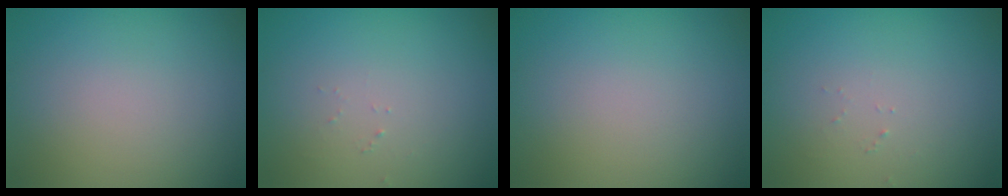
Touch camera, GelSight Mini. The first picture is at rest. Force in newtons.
{"total": 0.7, "press": 0.7, "slide": 0.1}
{"total": 0.0}
{"total": 0.7, "press": 0.7, "slide": 0.1}